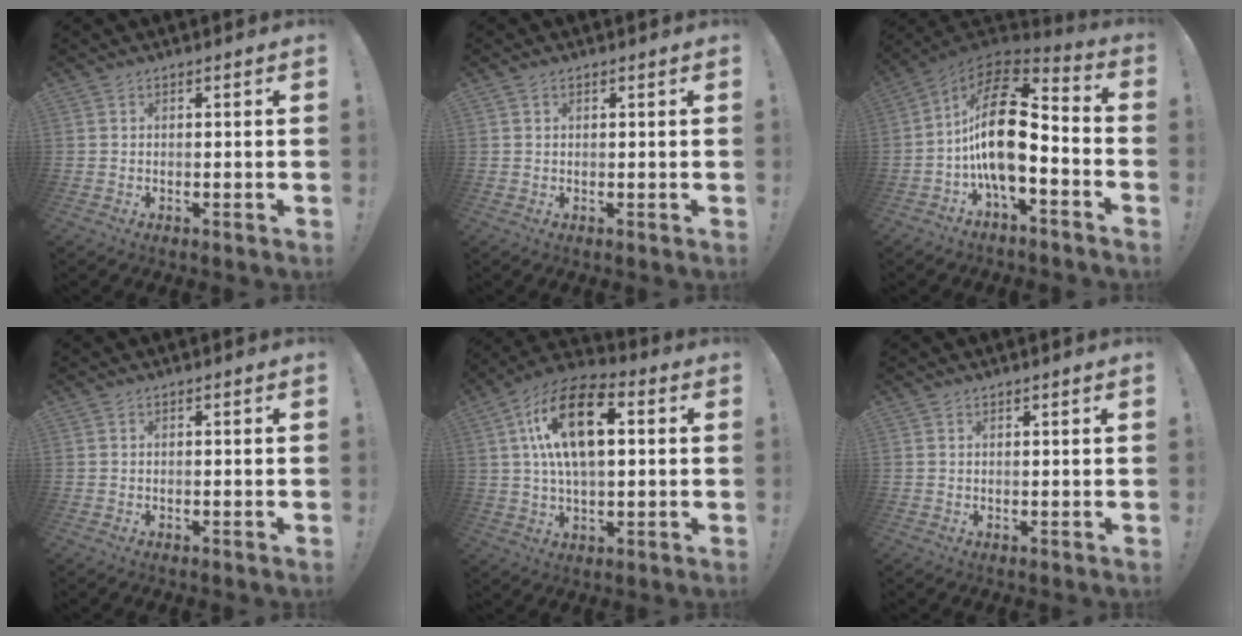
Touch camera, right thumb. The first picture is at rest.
{"total": 0.8, "force": [0.5, 0.6, 0.2], "torque": [0.004, -0.002, 0.009]}
{"total": 20.8, "force": [-0.7, 10.2, 18.0], "torque": [-0.338, 0.008, -0.010]}
{"total": 0.0}
{"total": 18.2, "force": [4.3, 9.6, 14.9], "torque": [-0.259, 0.005, 0.063]}
{"total": 0.7, "force": [0.7, 0.0, 0.1], "torque": [0.003, -0.002, 0.012]}